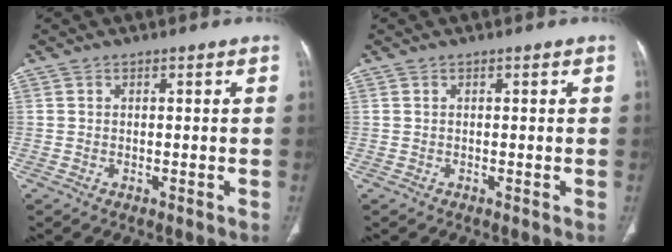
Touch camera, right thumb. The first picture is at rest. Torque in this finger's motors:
{"motor_torque": [-0.19, 0.19, -0.01, 0.07, 0.03]}